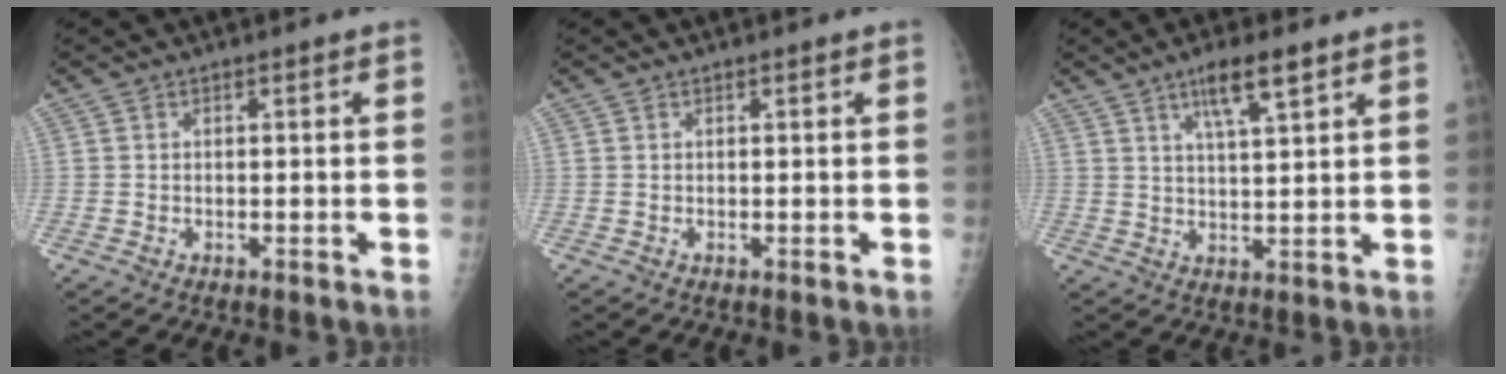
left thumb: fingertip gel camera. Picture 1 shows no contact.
{"total": 0.0}
{"total": 7.0, "force": [4.2, 1.2, 5.5], "torque": [-0.097, -0.019, 0.076]}